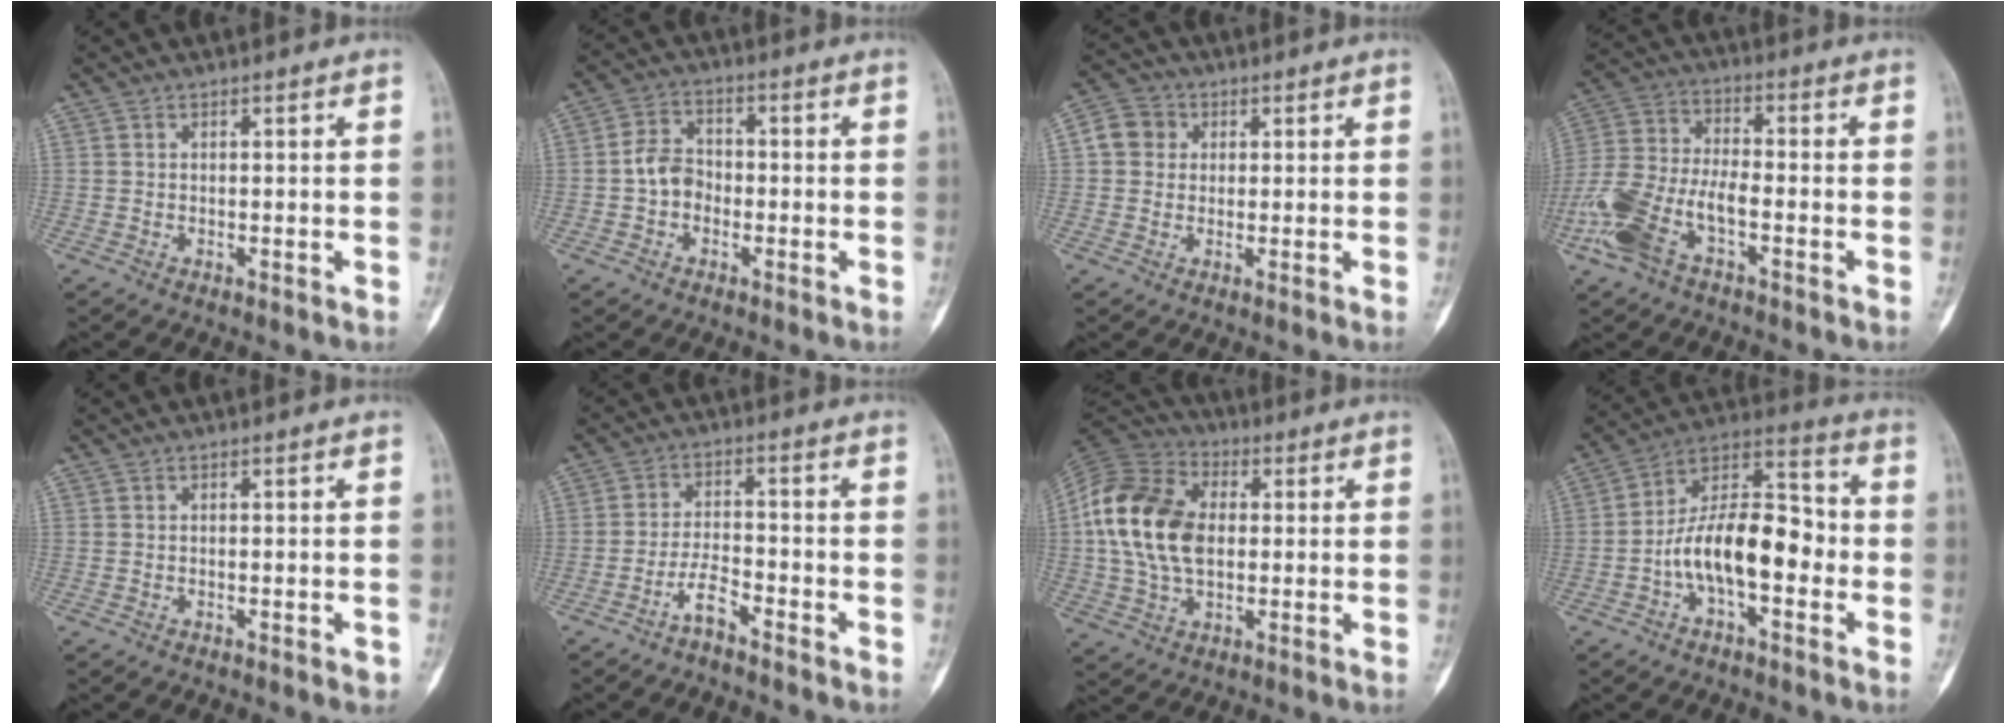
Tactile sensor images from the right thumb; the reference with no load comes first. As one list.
[{"total": 5.5, "force": [-1.2, 4.3, 3.2], "torque": [-0.038, 0.023, -0.033]}, {"total": 4.9, "force": [0.9, 4.5, 1.9], "torque": [-0.020, 0.010, 0.006]}, {"total": 13.4, "force": [-6.0, 6.4, 10.1], "torque": [-0.227, 0.028, -0.119]}, {"total": 0.9, "force": [-0.5, 0.2, 0.7], "torque": [-0.013, 0.002, -0.005]}, {"total": 3.8, "force": [-2.9, 0.8, 2.3], "torque": [-0.048, 0.022, -0.058]}, {"total": 17.4, "force": [1.1, 11.3, 13.2], "torque": [-0.254, 0.015, 0.016]}, {"total": 15.7, "force": [-3.5, 7.8, 13.2], "torque": [-0.216, 0.048, -0.068]}]